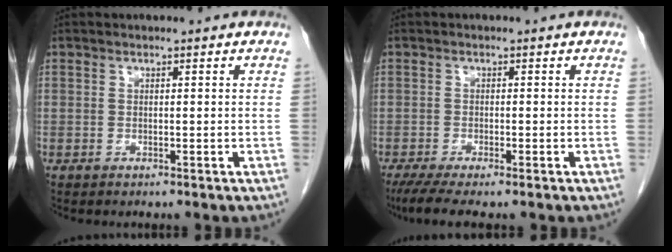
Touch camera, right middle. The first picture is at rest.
{"total": 5.2, "force": [-3.8, 0.6, 3.5], "torque": [-0.060, -0.013, -0.064]}